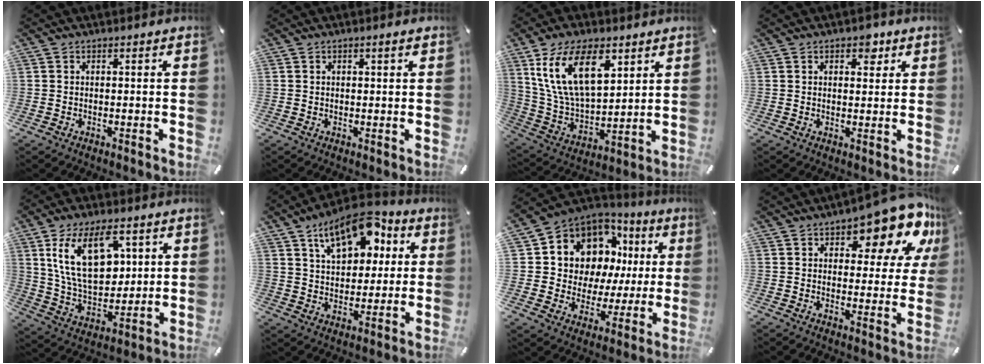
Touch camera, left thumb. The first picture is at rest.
{"total": 0.6, "force": [0.5, 0.1, 0.4], "torque": [-0.008, 0.001, 0.008]}
{"total": 17.4, "force": [8.9, 9.4, 11.7], "torque": [-0.258, -0.022, 0.155]}
{"total": 3.6, "force": [2.0, 2.5, 1.7], "torque": [-0.009, -0.005, 0.027]}
{"total": 16.6, "force": [6.7, 10.3, 11.1], "torque": [-0.220, -0.011, 0.117]}
{"total": 15.0, "force": [7.9, 9.0, 9.0], "torque": [-0.142, -0.025, 0.141]}
{"total": 10.7, "force": [5.7, 8.7, 2.5], "torque": [-0.054, -0.065, 0.109]}
{"total": 15.0, "force": [9.9, 6.1, 9.4], "torque": [-0.112, -0.075, 0.163]}